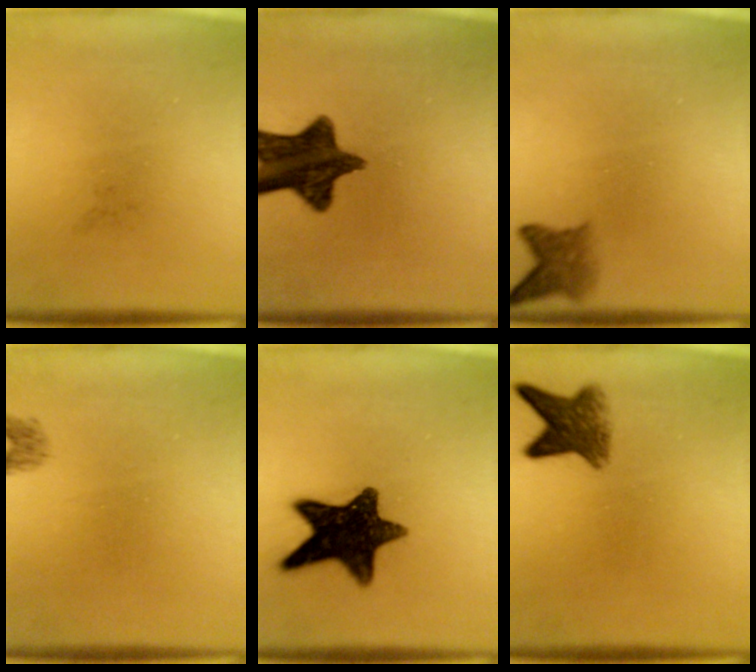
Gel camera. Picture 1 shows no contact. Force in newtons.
{"total": 12.3}
{"total": 2.9}
{"total": 1.0}
{"total": 13.6}
{"total": 5.8}